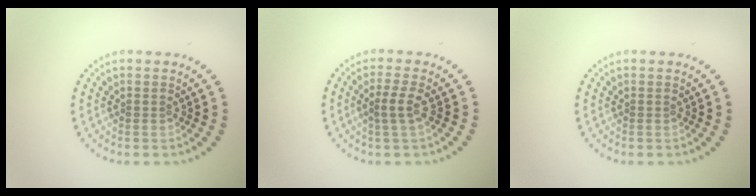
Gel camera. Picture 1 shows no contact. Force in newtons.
{"total": 1.8, "press": 1.6, "slide": 0.9}
{"total": 0.0}